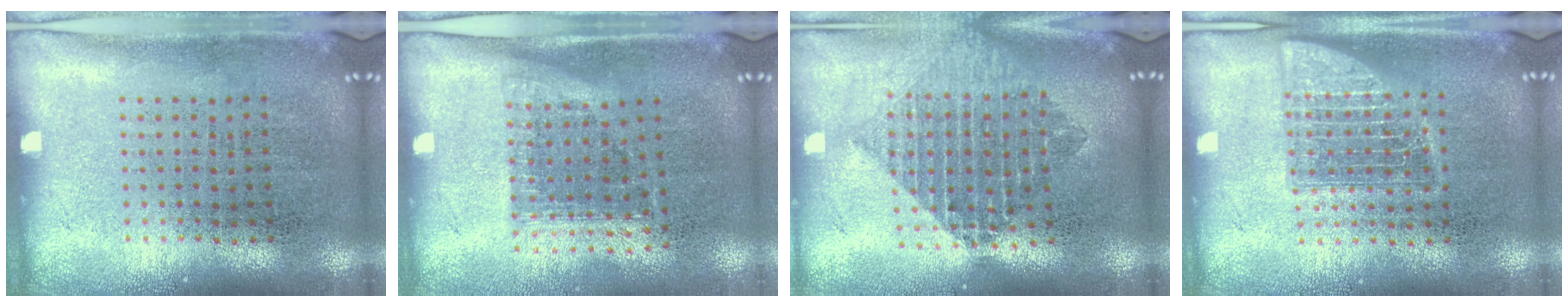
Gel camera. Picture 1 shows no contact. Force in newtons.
{"total": 1.1, "press": 0.9, "slide": 0.6}
{"total": 2.1, "press": 1.6, "slide": 1.3}
{"total": 2.3, "press": 2.3, "slide": 0.3}